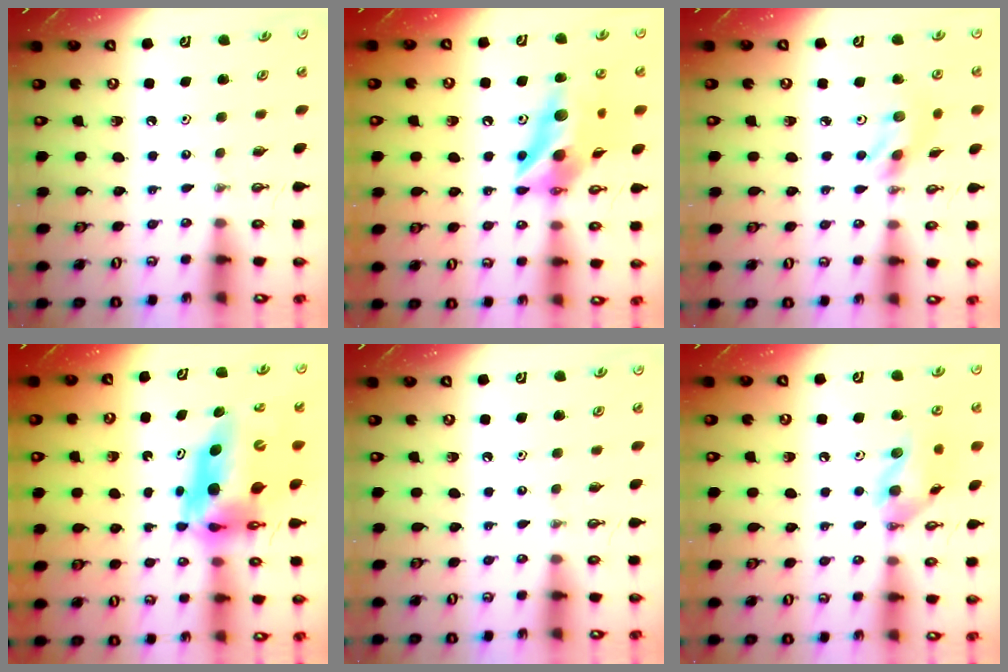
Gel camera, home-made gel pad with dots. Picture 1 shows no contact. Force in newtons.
{"total": 14.8, "press": 14.7, "slide": 1.3}
{"total": 7.0, "press": 7.0, "slide": 0.2}
{"total": 14.1, "press": 14.0, "slide": 1.6}
{"total": 0.0}
{"total": 12.7, "press": 12.6, "slide": 2.1}